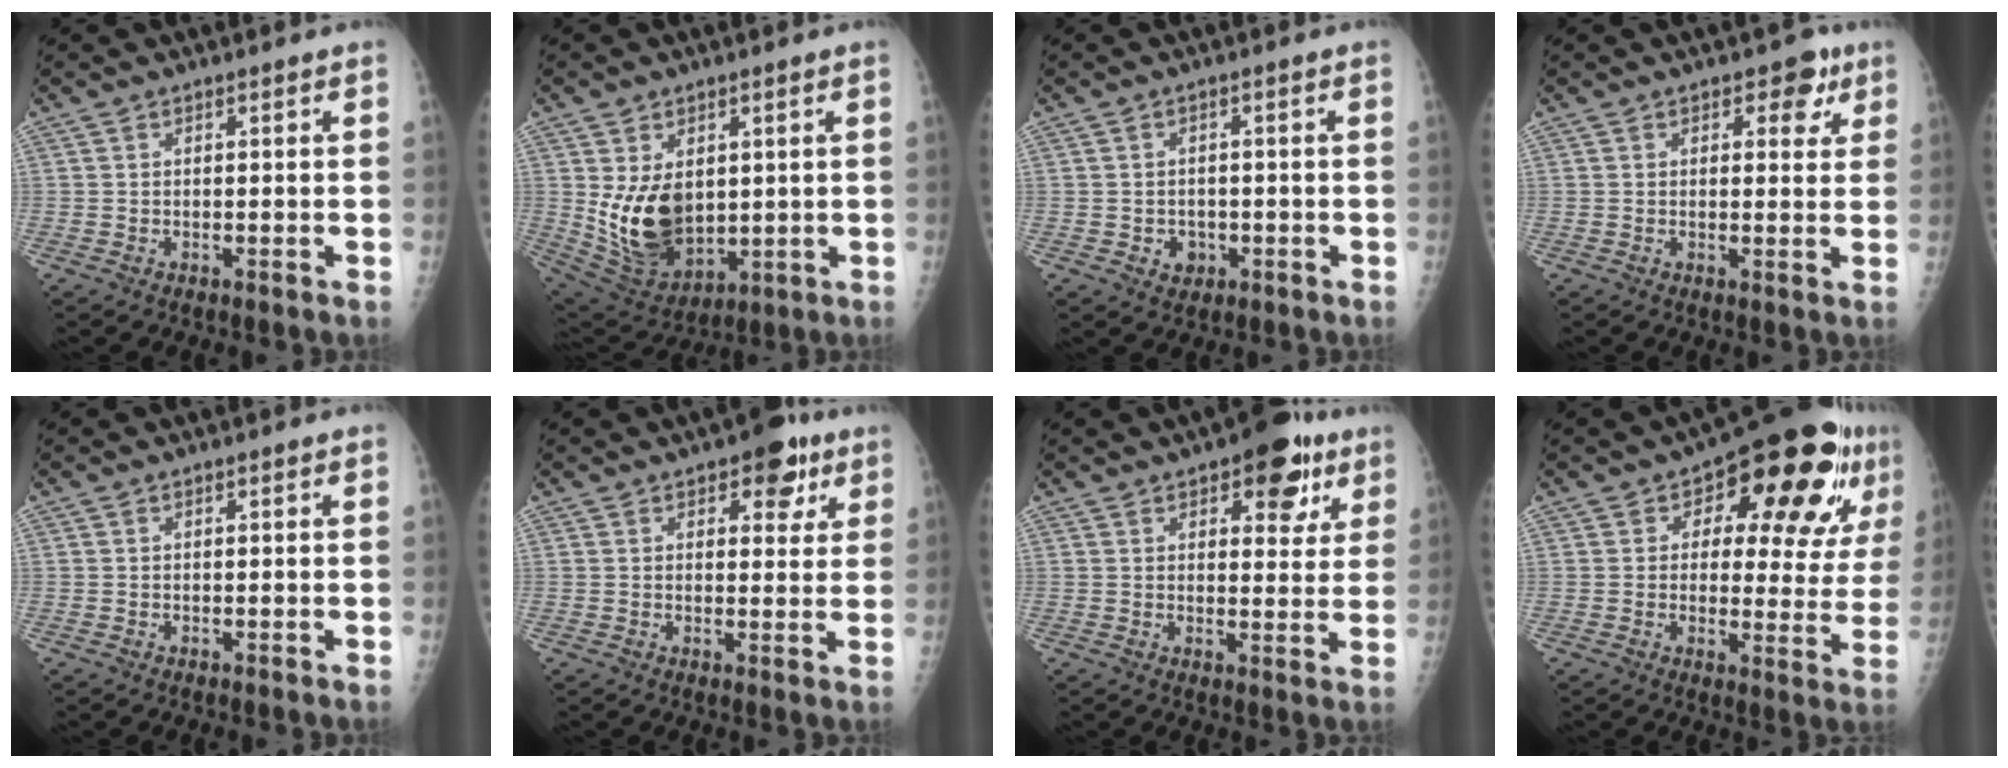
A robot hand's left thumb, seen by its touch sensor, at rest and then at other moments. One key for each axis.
{"total": 13.4, "fx": 1.4, "fy": 9.2, "fz": 9.7, "tx": -0.141, "ty": -0.025, "tz": 0.052}
{"total": 3.2, "fx": -0.9, "fy": 2.8, "fz": 1.2, "tx": -0.004, "ty": 0.004, "tz": -0.007}
{"total": 4.9, "fx": 2.4, "fy": 3.1, "fz": 3.0, "tx": -0.003, "ty": -0.007, "tz": 0.023}
{"total": 0.0}
{"total": 7.0, "fx": 3.7, "fy": 3.9, "fz": 4.6, "tx": -0.022, "ty": -0.011, "tz": 0.041}
{"total": 10.7, "fx": 5.6, "fy": 5.2, "fz": 7.4, "tx": -0.053, "ty": -0.017, "tz": 0.069}
{"total": 20.1, "fx": 8.1, "fy": 9.3, "fz": 15.9, "tx": -0.166, "ty": -0.005, "tz": 0.106}